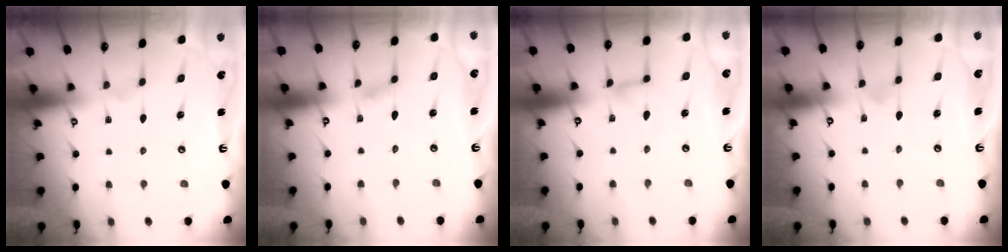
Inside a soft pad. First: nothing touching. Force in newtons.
{"total": 1.8, "press": 1.8, "slide": 0.2}
{"total": 3.0, "press": 3.0, "slide": 0.3}
{"total": 3.8, "press": 3.8, "slide": 0.4}